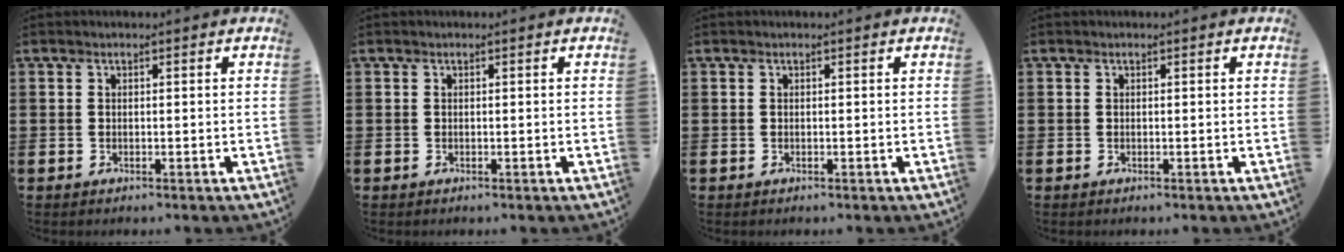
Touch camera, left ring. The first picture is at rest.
{"total": 0.0}
{"total": 0.0}
{"total": 0.0}